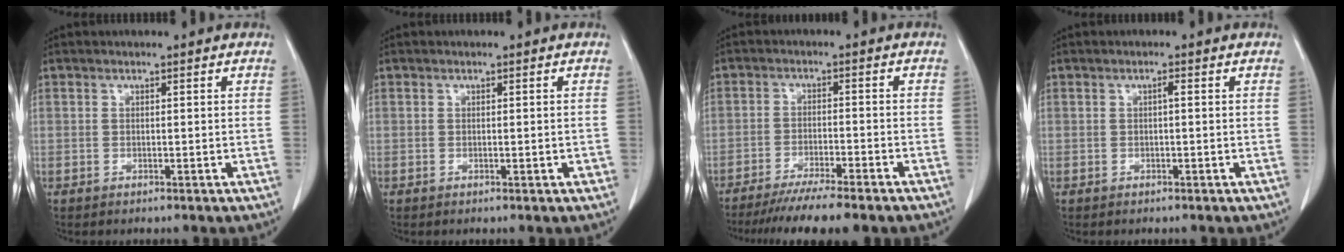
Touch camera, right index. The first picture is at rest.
{"total": 1.2, "force": [-0.3, 0.3, 1.1], "torque": [-0.012, -0.001, -0.001]}
{"total": 10.7, "force": [-8.9, 0.1, 5.9], "torque": [-0.078, -0.025, -0.139]}
{"total": 0.7, "force": [0.0, 0.1, 0.7], "torque": [-0.012, 0.002, 0.000]}